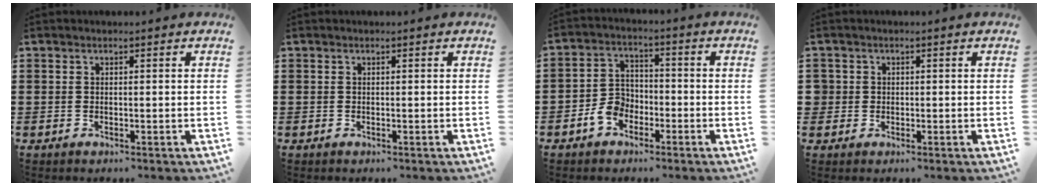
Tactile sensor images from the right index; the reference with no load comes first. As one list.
[{"total": 0.0}, {"total": 5.2, "force": [-2.5, 3.8, 2.4], "torque": [-0.066, 0.010, -0.053]}, {"total": 1.5, "force": [0.1, 1.5, 0.2], "torque": [-0.010, 0.009, 0.001]}]